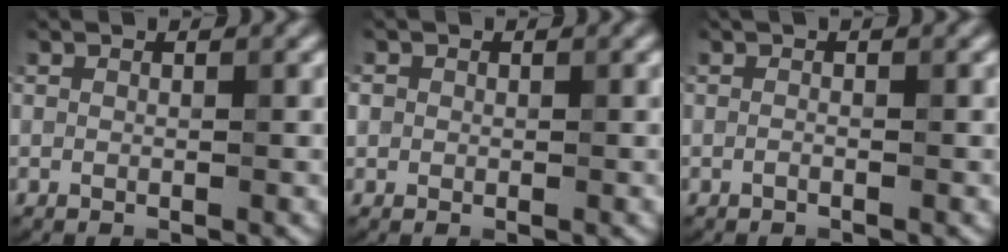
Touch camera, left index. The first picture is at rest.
{"total": 1.1, "force": [0.1, 1.1, 0.2], "torque": [0.002, -0.001, 0.000]}
{"total": 0.6, "force": [-0.2, 0.0, 0.5], "torque": [-0.012, -0.006, -0.009]}